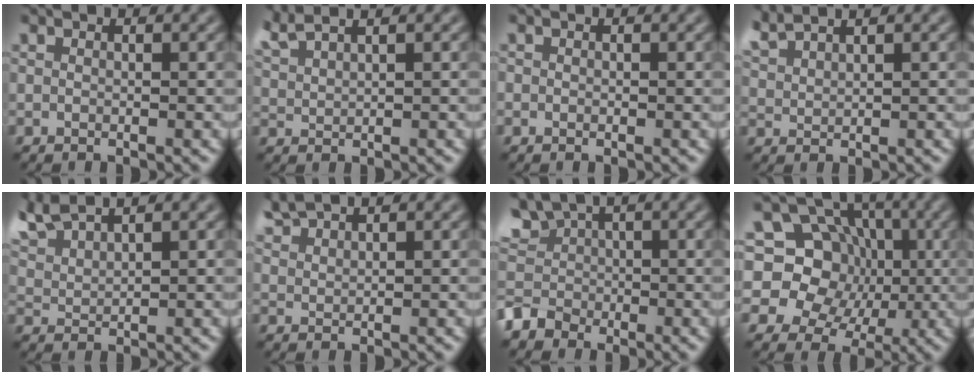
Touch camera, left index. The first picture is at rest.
{"total": 3.2, "force": [2.9, 0.5, 1.3], "torque": [-0.030, 0.015, 0.056]}
{"total": 0.0}
{"total": 2.7, "force": [2.6, 0.3, 0.9], "torque": [-0.021, 0.011, 0.058]}
{"total": 4.1, "force": [3.7, 0.7, 1.7], "torque": [-0.052, 0.016, 0.076]}
{"total": 2.3, "force": [2.2, 0.2, 0.6], "torque": [-0.012, 0.008, 0.051]}
{"total": 6.1, "force": [-1.3, 5.5, 2.4], "torque": [-0.049, 0.010, -0.045]}
{"total": 11.8, "force": [1.3, 10.7, 4.8], "torque": [-0.105, 0.058, -0.018]}